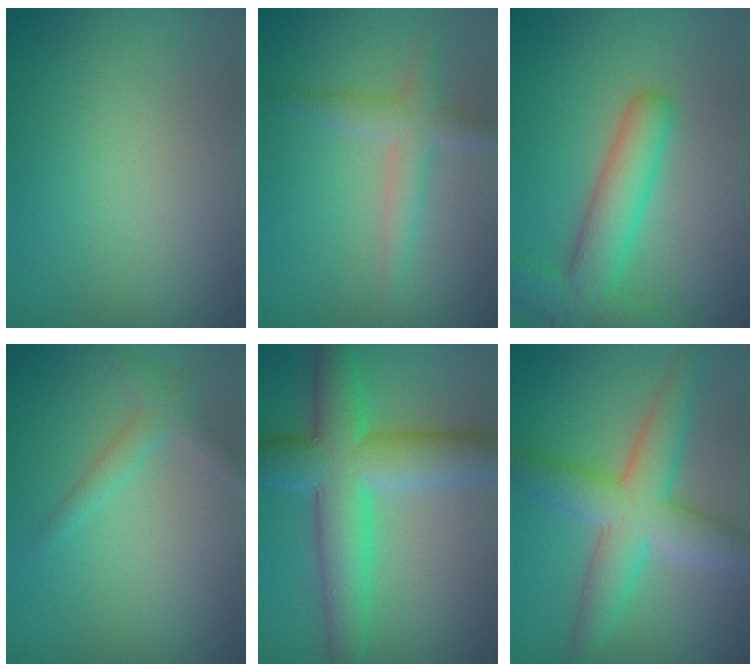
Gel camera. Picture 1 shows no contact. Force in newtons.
{"total": 2.9, "press": 2.9, "slide": 0.1}
{"total": 6.0, "press": 6.0, "slide": 0.3}
{"total": 1.9, "press": 1.9, "slide": 0.1}
{"total": 8.0, "press": 8.0, "slide": 0.3}
{"total": 6.9, "press": 6.9, "slide": 0.1}